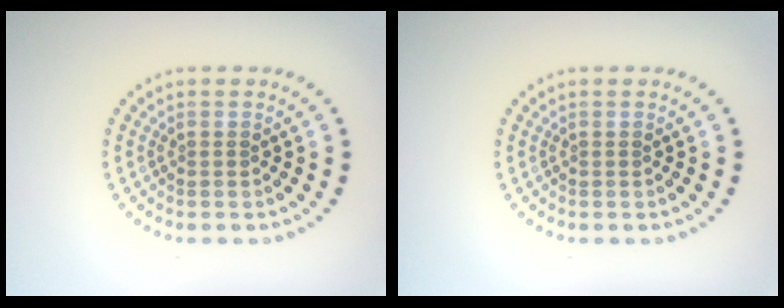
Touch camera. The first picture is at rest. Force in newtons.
{"total": 0.0}